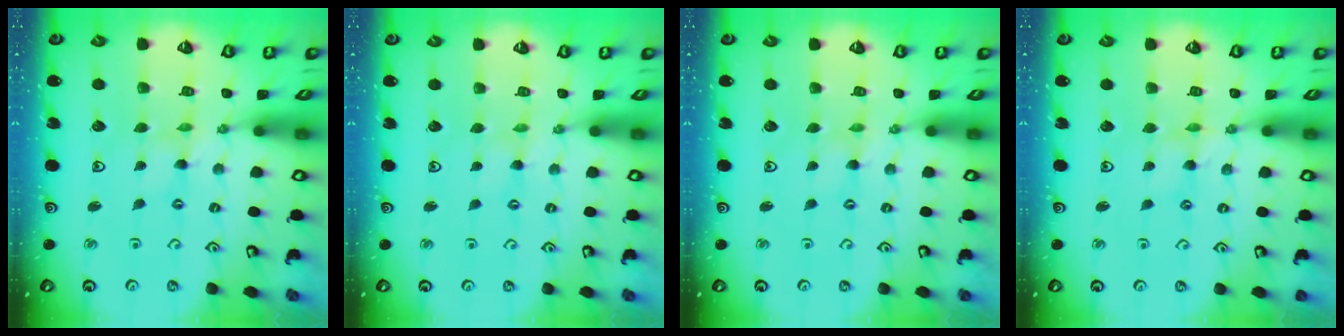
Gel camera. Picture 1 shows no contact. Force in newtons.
{"total": 0.7, "press": 0.7, "slide": 0.2}
{"total": 0.0}
{"total": 1.5, "press": 1.4, "slide": 0.3}